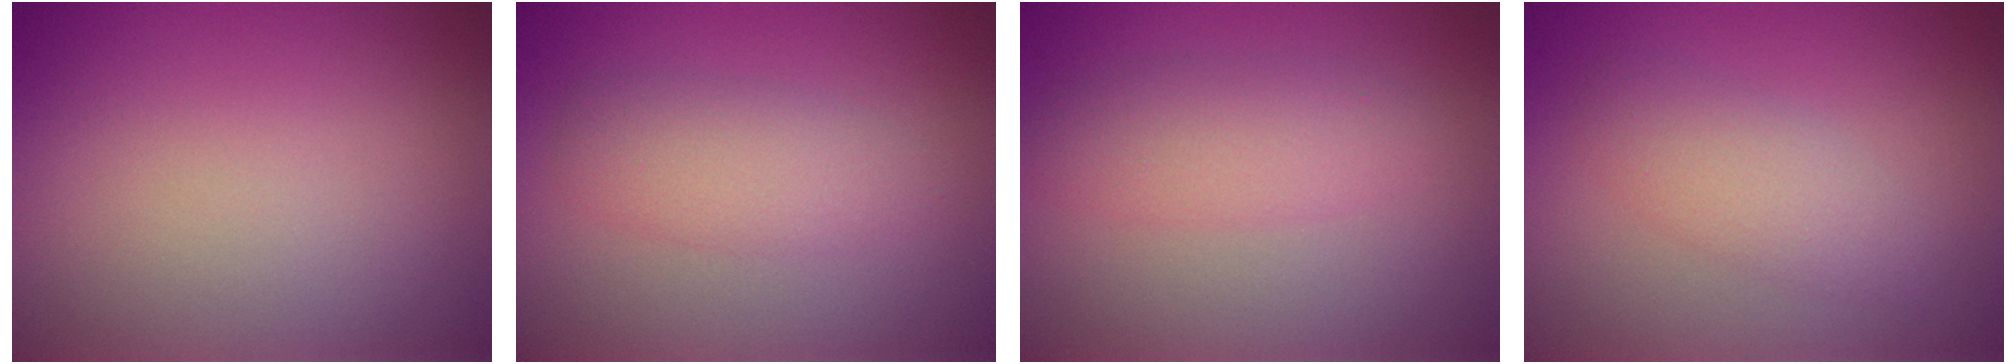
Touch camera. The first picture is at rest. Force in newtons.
{"total": 2.9, "press": 2.9, "slide": 0.1}
{"total": 2.8, "press": 2.8, "slide": 0.1}
{"total": 2.5, "press": 2.5, "slide": 0.1}